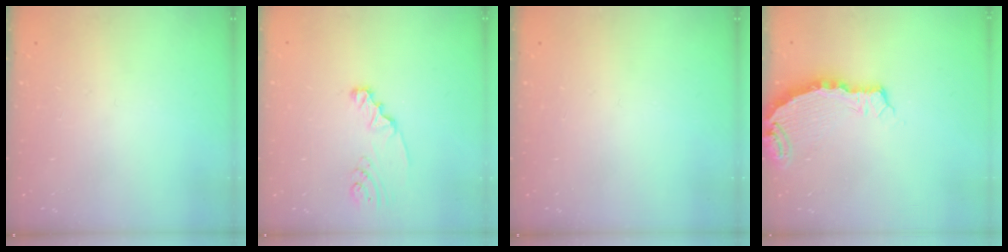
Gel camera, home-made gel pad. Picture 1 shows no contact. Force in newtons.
{"total": 2.4, "press": 2.4, "slide": 0.3}
{"total": 0.0}
{"total": 5.0, "press": 5.0, "slide": 0.6}